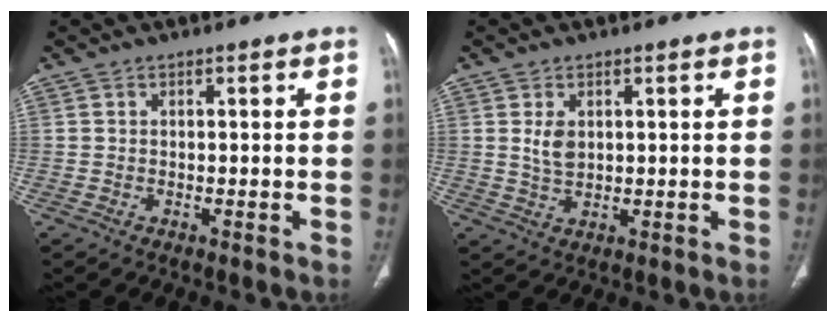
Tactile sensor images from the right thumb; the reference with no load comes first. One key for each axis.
{"total": 3.6, "fx": 1.0, "fy": 2.3, "fz": 2.6, "tx": -0.043, "ty": -0.008, "tz": 0.024}